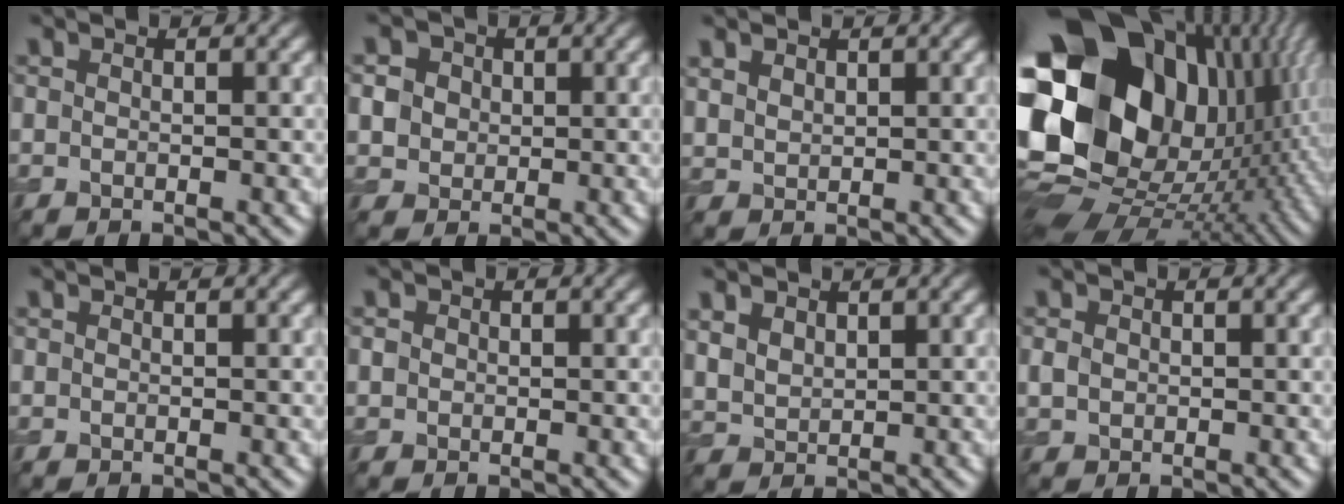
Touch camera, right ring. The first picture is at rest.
{"total": 4.0, "force": [1.1, 3.5, 1.5], "torque": [-0.034, 0.011, 0.018]}
{"total": 1.7, "force": [1.2, 1.0, 0.6], "torque": [-0.015, -0.001, 0.026]}
{"total": 23.5, "force": [2.7, 18.5, 14.2], "torque": [-0.272, -0.034, 0.023]}
{"total": 0.0}
{"total": 0.8, "force": [0.0, 0.8, 0.2], "torque": [-0.001, -0.001, -0.003]}
{"total": 2.5, "force": [1.5, 1.7, 1.2], "torque": [-0.032, -0.002, 0.033]}
{"total": 1.3, "force": [0.1, 1.1, 0.7], "torque": [-0.013, 0.000, 0.000]}